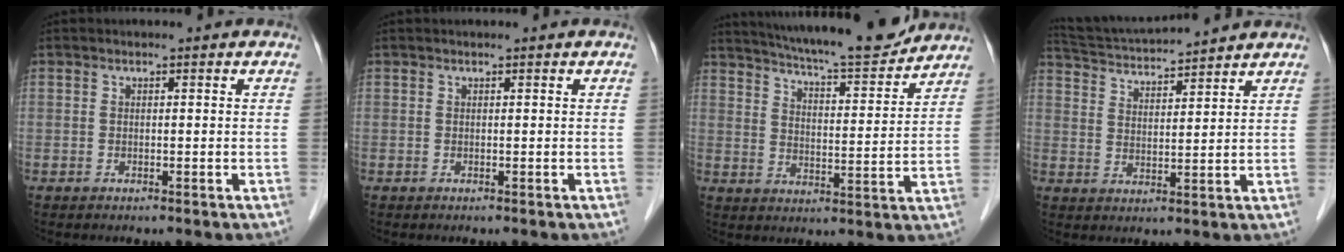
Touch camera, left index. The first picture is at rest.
{"total": 0.0}
{"total": 15.9, "force": [14.6, 1.0, 6.0], "torque": [-0.101, -0.008, 0.213]}
{"total": 12.2, "force": [11.5, 0.4, 3.9], "torque": [-0.082, 0.027, 0.192]}